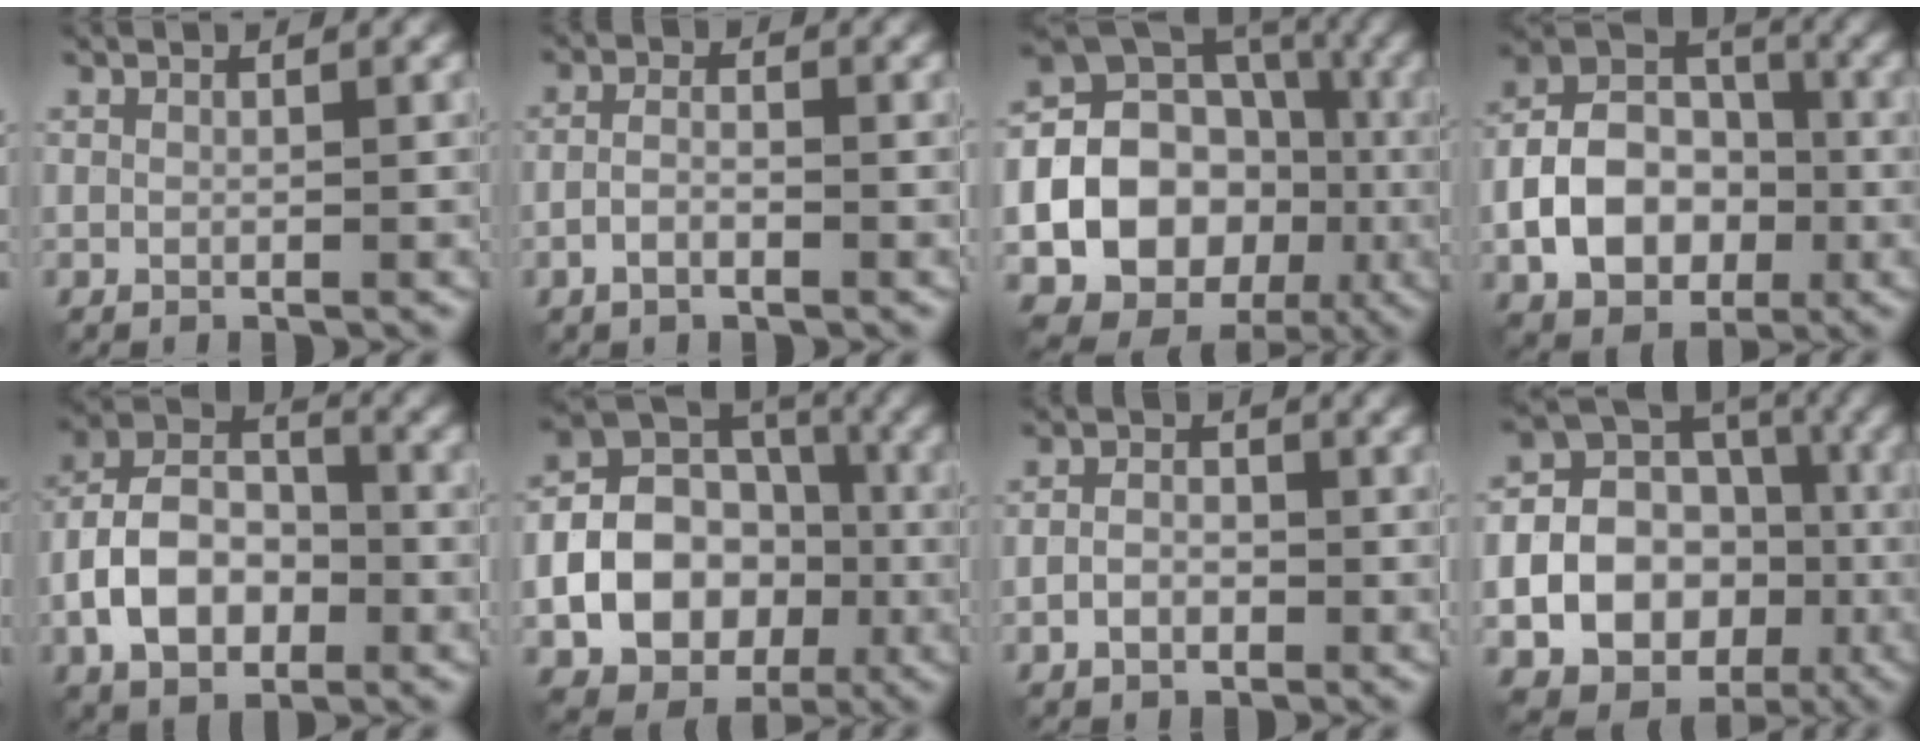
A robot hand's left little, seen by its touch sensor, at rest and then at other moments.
{"total": 2.0, "force": [-1.1, 0.9, 1.5], "torque": [-0.028, 0.004, -0.026]}
{"total": 20.1, "force": [-4.3, 17.8, 8.2], "torque": [-0.157, -0.002, -0.085]}
{"total": 8.9, "force": [-2.3, 6.3, 5.8], "torque": [-0.099, 0.006, -0.049]}
{"total": 9.0, "force": [-2.6, 5.8, 6.4], "torque": [-0.123, 0.012, -0.061]}
{"total": 13.0, "force": [-3.0, 10.5, 7.0], "torque": [-0.121, -0.019, -0.070]}
{"total": 2.7, "force": [-1.1, 1.9, 1.5], "torque": [-0.024, 0.003, -0.023]}
{"total": 19.9, "force": [-5.3, 17.7, 7.5], "torque": [-0.163, -0.019, -0.099]}